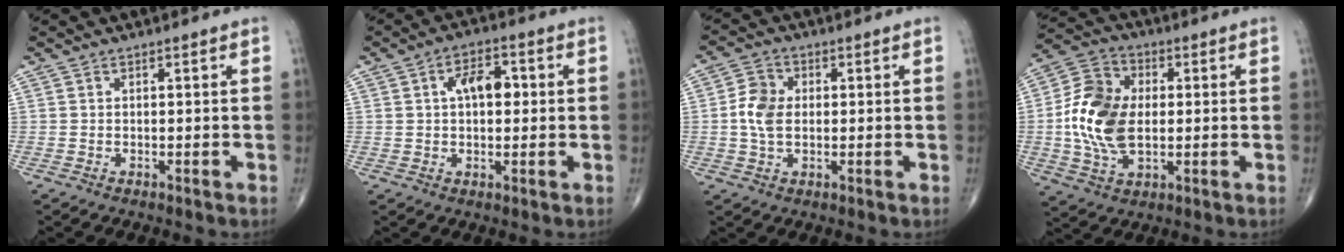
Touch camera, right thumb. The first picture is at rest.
{"total": 6.9, "force": [1.2, 3.9, 5.6], "torque": [-0.075, 0.012, 0.014]}
{"total": 6.3, "force": [0.1, 4.4, 4.5], "torque": [-0.082, 0.008, -0.004]}
{"total": 14.4, "force": [-0.1, 9.2, 11.1], "torque": [-0.208, 0.013, -0.005]}